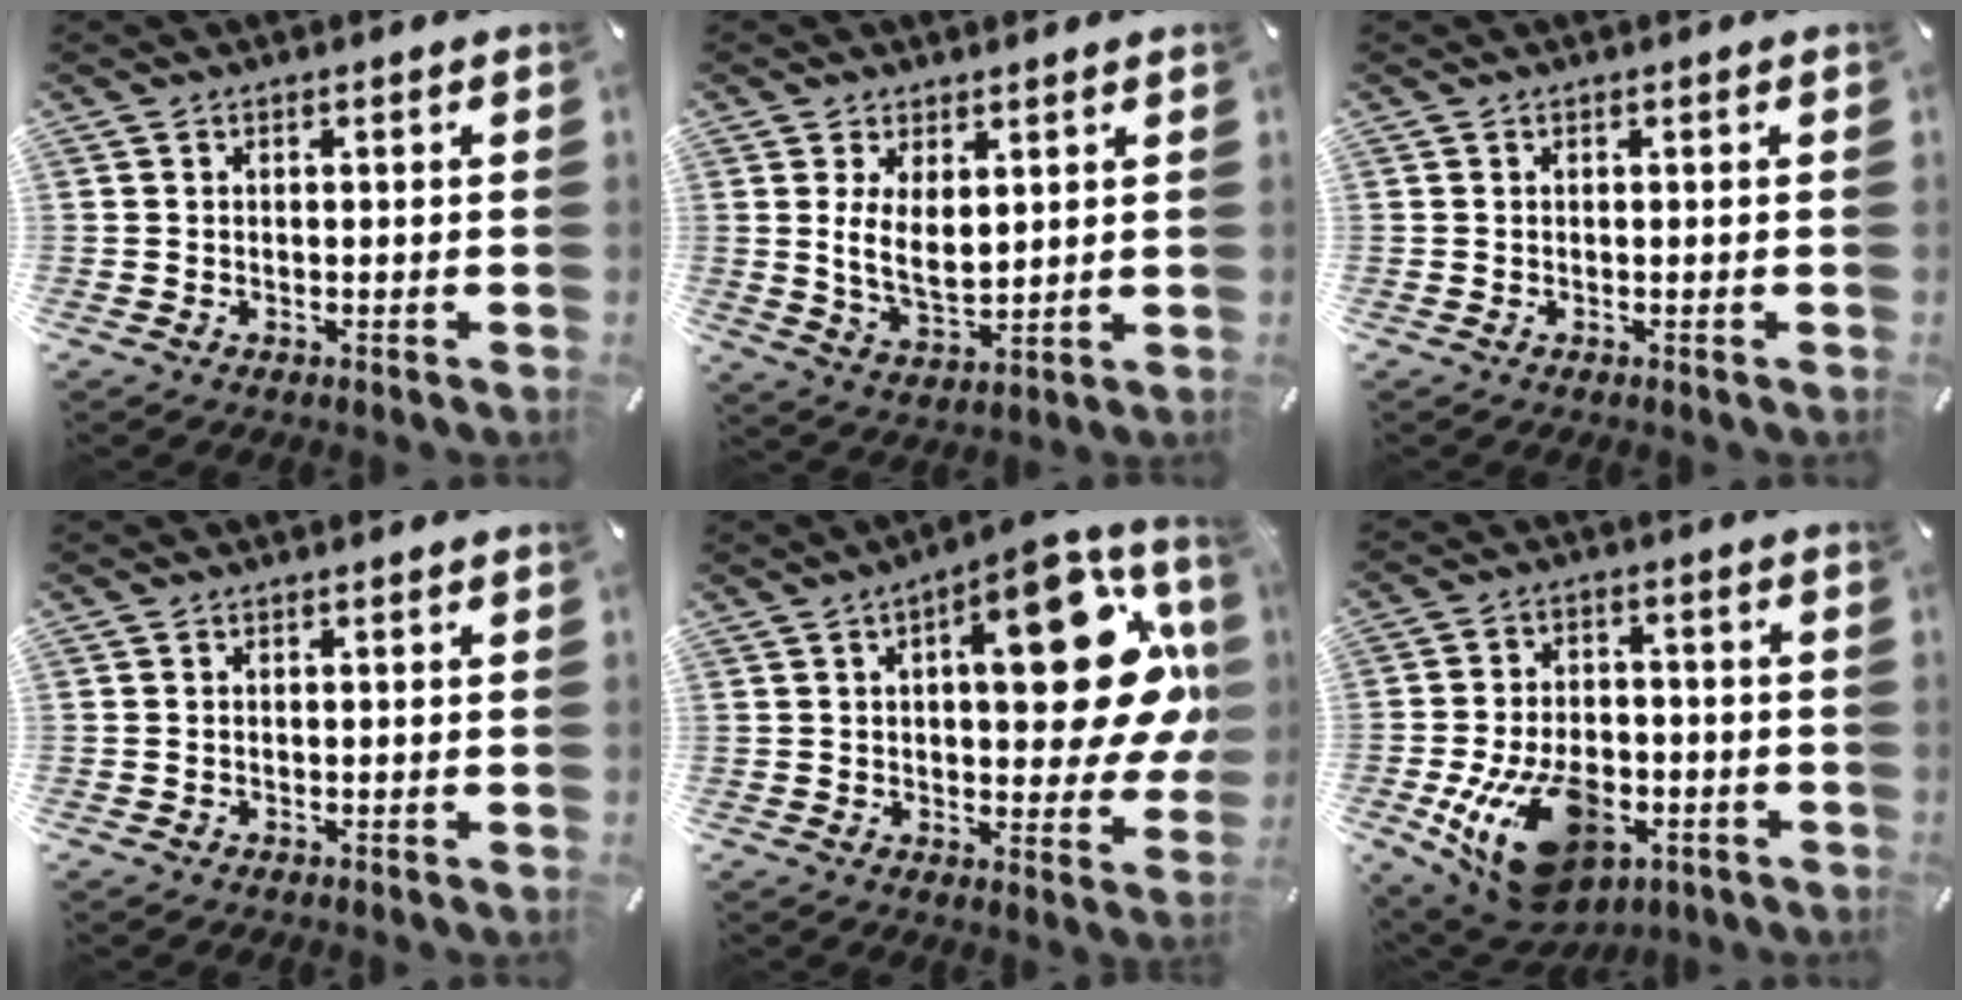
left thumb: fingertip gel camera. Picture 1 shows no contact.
{"total": 8.1, "force": [2.4, 4.6, 6.3], "torque": [-0.126, -0.009, 0.039]}
{"total": 0.0}
{"total": 0.0}
{"total": 22.1, "force": [5.9, 9.8, 18.9], "torque": [-0.221, -0.038, 0.084]}
{"total": 18.5, "force": [-6.4, 11.3, 13.1], "torque": [-0.233, 0.030, -0.096]}